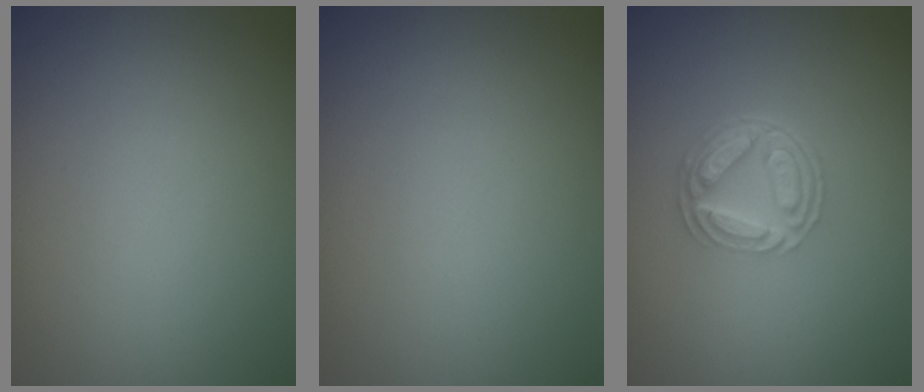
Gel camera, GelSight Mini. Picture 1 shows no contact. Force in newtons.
{"total": 0.0}
{"total": 4.8, "press": 3.5, "slide": 3.3}